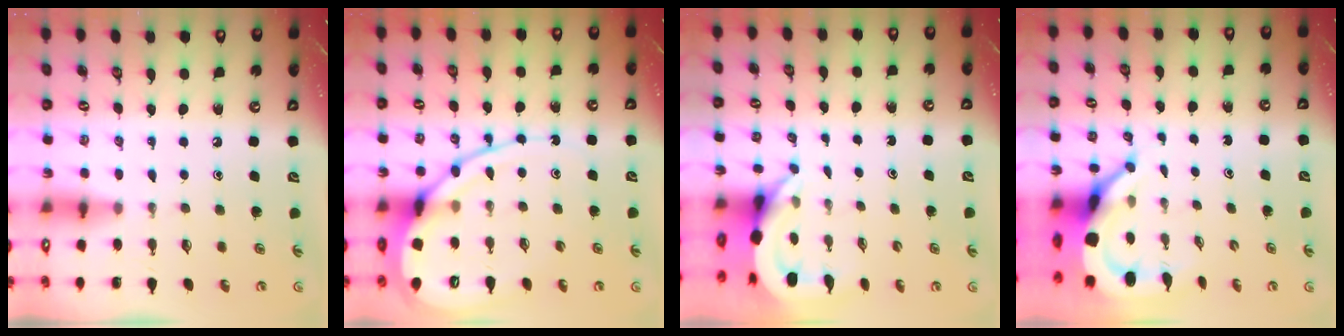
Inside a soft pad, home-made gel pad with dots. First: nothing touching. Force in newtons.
{"total": 13.0, "press": 12.9, "slide": 1.4}
{"total": 4.6, "press": 4.6, "slide": 0.3}
{"total": 7.3, "press": 7.3, "slide": 1.0}